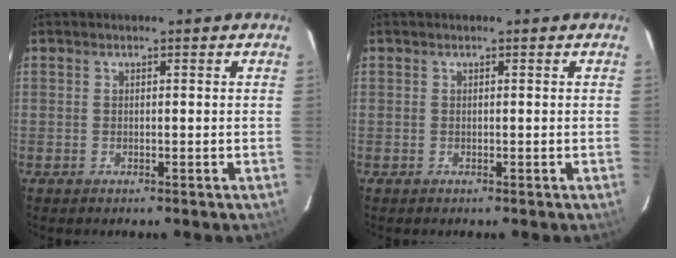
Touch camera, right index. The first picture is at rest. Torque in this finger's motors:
{"motor_torque": [-0.02, -0.02, 0.02, 0.00]}